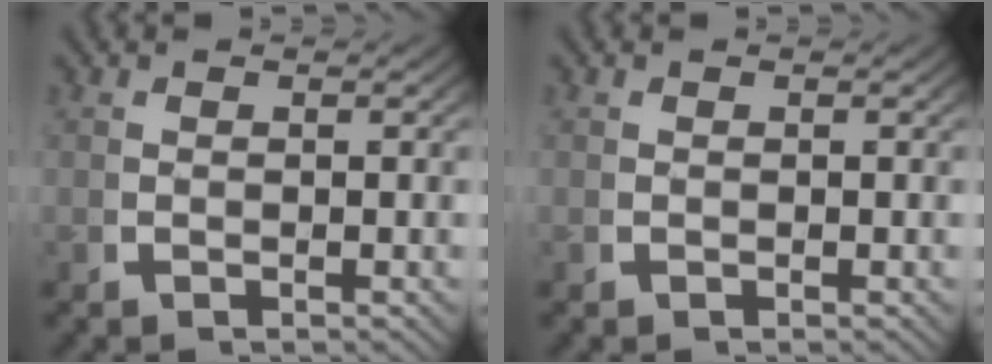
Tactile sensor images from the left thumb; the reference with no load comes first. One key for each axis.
{"total": 0.0}